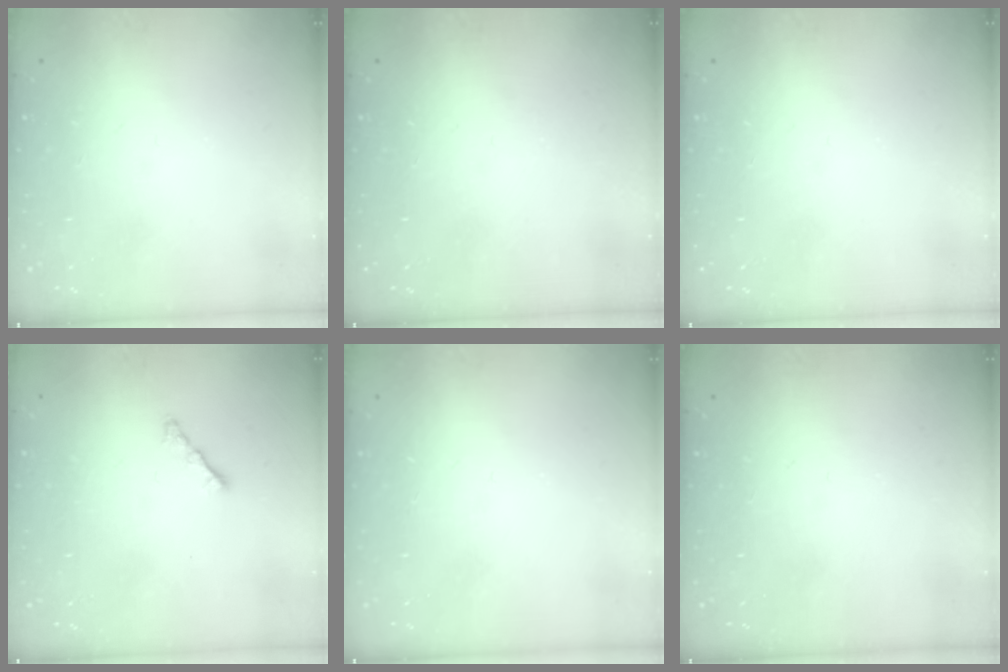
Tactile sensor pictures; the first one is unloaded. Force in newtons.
{"total": 0.0}
{"total": 0.0}
{"total": 2.3, "press": 2.2, "slide": 0.7}
{"total": 0.0}
{"total": 0.0}